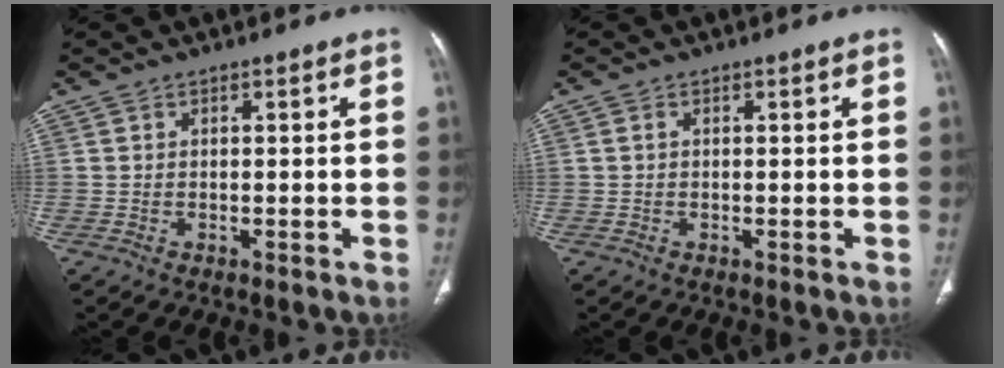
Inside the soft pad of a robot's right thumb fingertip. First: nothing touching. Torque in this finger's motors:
{"motor_torque": [-0.25, 0.05, -0.09, -0.04, 0.06]}